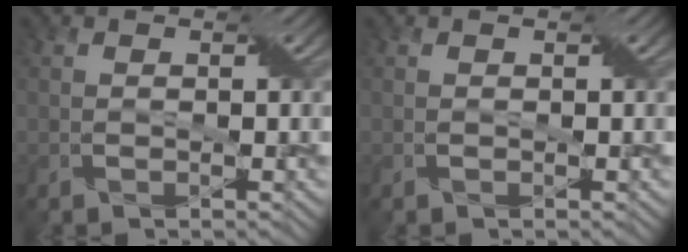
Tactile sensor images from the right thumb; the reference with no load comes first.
{"total": 0.0}